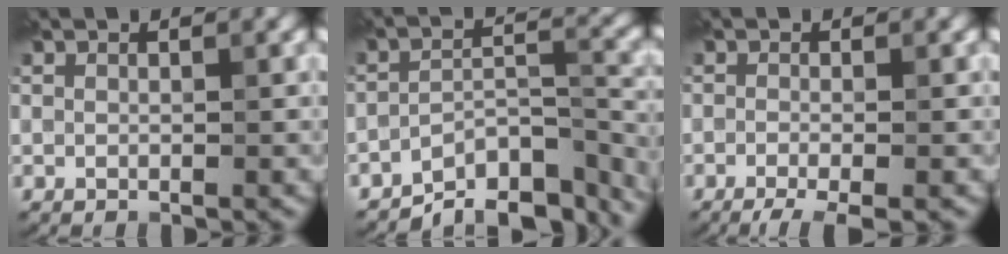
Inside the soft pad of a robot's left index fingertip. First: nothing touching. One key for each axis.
{"total": 8.7, "fx": -7.3, "fy": 2.5, "fz": 4.0, "tx": -0.050, "ty": -0.009, "tz": -0.120}
{"total": 3.2, "fx": -1.9, "fy": 0.7, "fz": 2.4, "tx": -0.037, "ty": -0.007, "tz": -0.038}